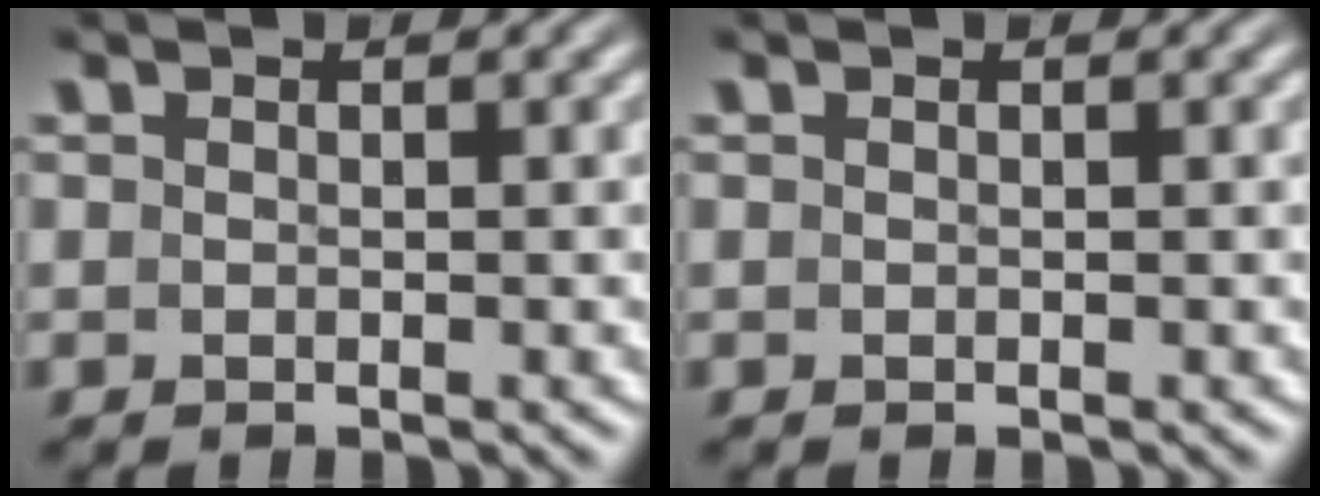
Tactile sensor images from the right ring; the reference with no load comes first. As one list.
[{"total": 0.0}]